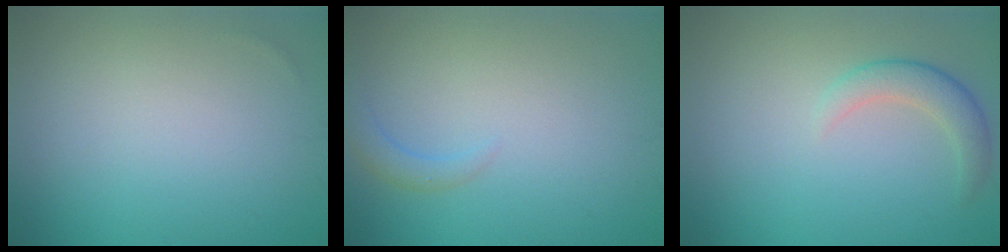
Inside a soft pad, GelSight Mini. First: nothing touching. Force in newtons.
{"total": 1.4, "press": 1.4, "slide": 0.2}
{"total": 2.5, "press": 2.5, "slide": 0.3}